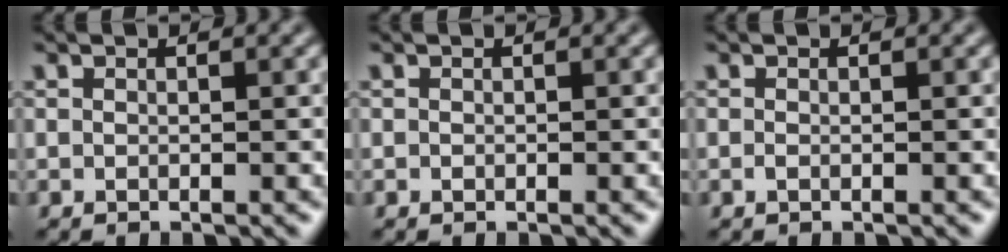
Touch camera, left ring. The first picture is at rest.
{"total": 0.0}
{"total": 0.0}